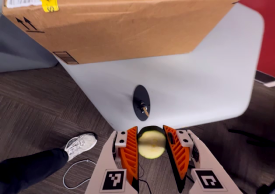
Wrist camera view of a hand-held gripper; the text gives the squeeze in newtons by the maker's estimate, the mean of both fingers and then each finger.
{"total": 12.1, "left": 12.1, "right": 12.0}